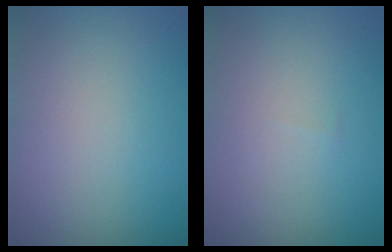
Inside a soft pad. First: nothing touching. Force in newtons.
{"total": 0.0}